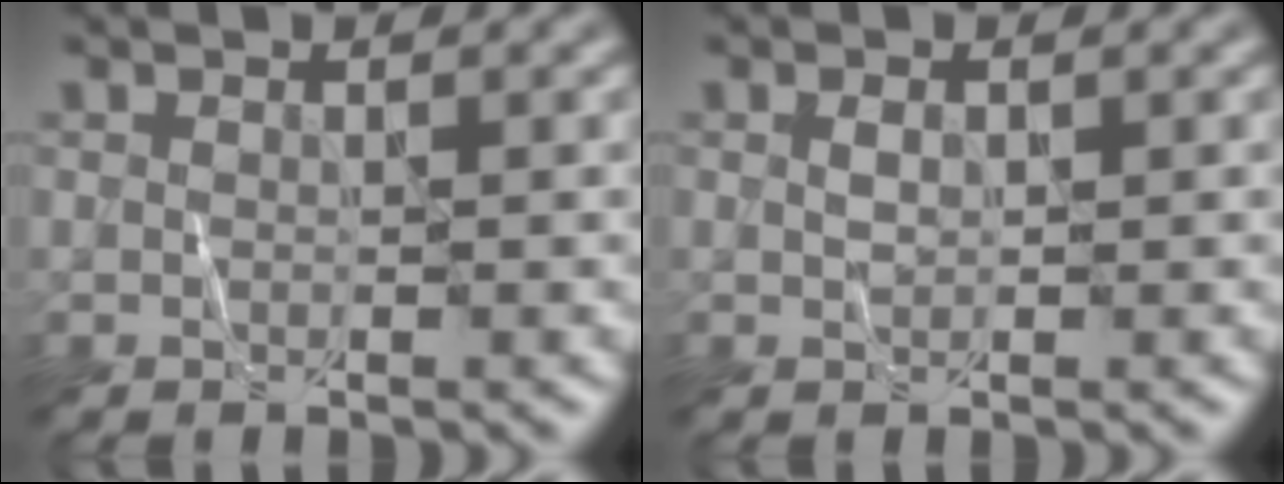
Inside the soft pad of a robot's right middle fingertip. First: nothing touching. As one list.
[{"total": 0.7, "force": [0.1, 0.4, 0.5], "torque": [-0.014, 0.001, 0.005]}]